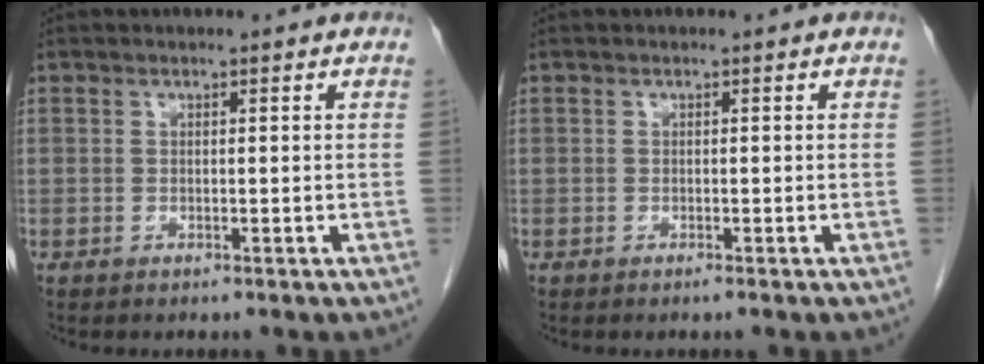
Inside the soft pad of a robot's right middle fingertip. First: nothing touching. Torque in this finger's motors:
{"motor_torque": [0.14, 0.00, 0.00, 0.00]}